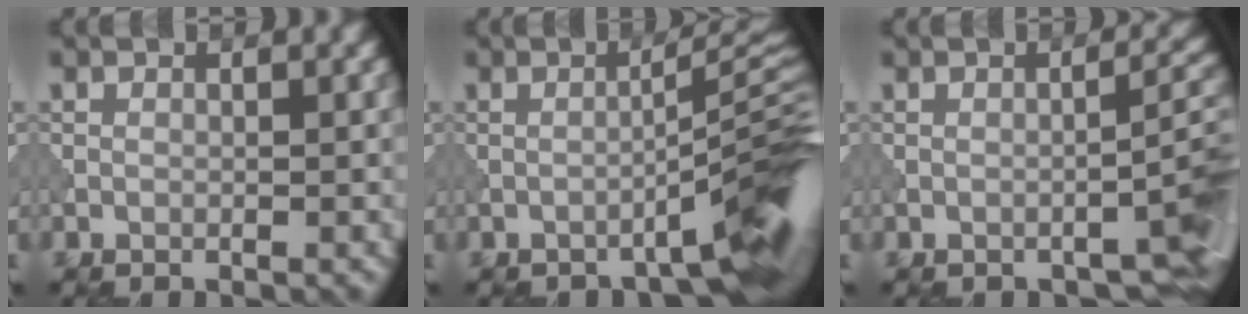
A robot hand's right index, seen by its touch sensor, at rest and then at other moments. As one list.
[{"total": 6.3, "force": [-3.6, 0.7, 5.2], "torque": [-0.060, 0.022, -0.060]}, {"total": 3.5, "force": [-2.2, 0.8, 2.6], "torque": [-0.026, 0.013, -0.035]}]